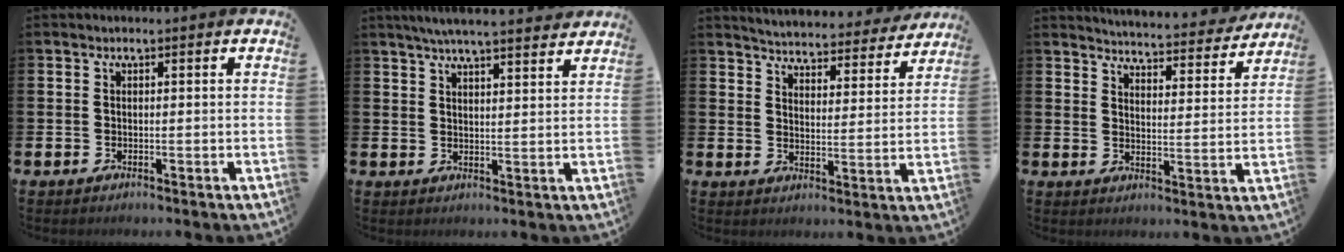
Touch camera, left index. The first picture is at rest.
{"total": 5.4, "force": [5.1, -0.1, 1.6], "torque": [-0.041, -0.019, 0.092]}
{"total": 4.7, "force": [4.7, 0.5, 0.4], "torque": [-0.027, -0.040, 0.077]}
{"total": 5.0, "force": [5.0, 0.3, 0.4], "torque": [-0.027, -0.040, 0.084]}